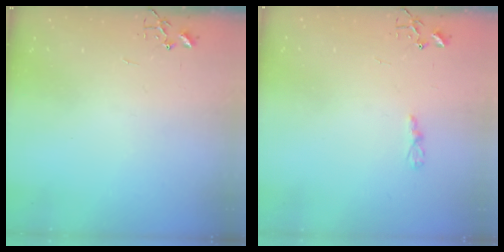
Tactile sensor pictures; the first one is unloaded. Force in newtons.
{"total": 2.9, "press": 2.9, "slide": 0.4}